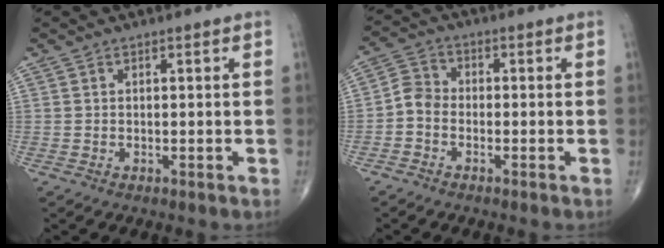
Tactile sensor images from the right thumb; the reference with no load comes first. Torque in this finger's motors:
{"motor_torque": [0.00, 0.02, 0.33, -0.33, 0.00]}